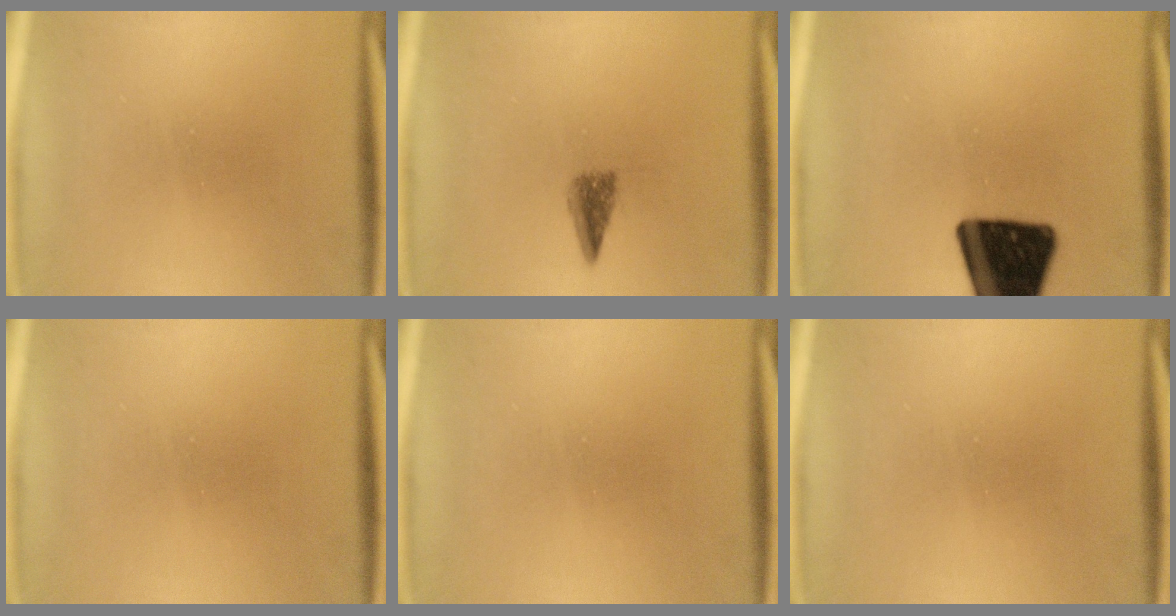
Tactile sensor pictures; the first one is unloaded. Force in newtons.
{"total": 2.7}
{"total": 18.6}
{"total": 0.0}
{"total": 0.0}
{"total": 0.0}